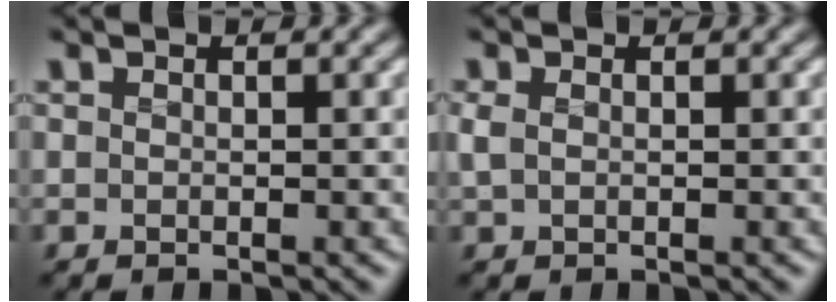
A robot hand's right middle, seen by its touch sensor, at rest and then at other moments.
{"total": 0.8, "force": [0.3, 0.5, 0.6], "torque": [-0.015, 0.003, 0.004]}